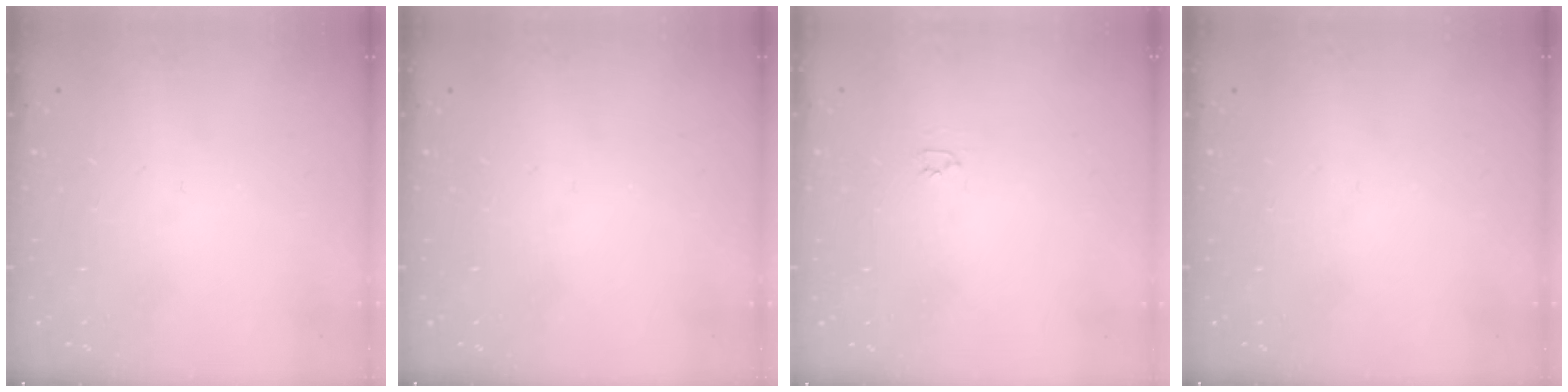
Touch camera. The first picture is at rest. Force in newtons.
{"total": 0.0}
{"total": 2.0, "press": 2.0, "slide": 0.3}
{"total": 0.0}